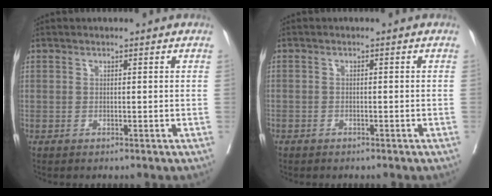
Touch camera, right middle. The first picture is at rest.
{"total": 1.1, "force": [-0.8, 0.7, 0.0], "torque": [-0.010, 0.003, -0.016]}